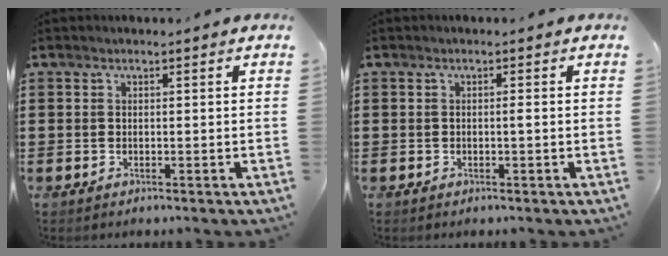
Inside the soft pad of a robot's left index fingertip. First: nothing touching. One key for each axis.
{"total": 0.6, "fx": 0.0, "fy": 0.0, "fz": 0.6, "tx": -0.012, "ty": -0.003, "tz": 0.000}